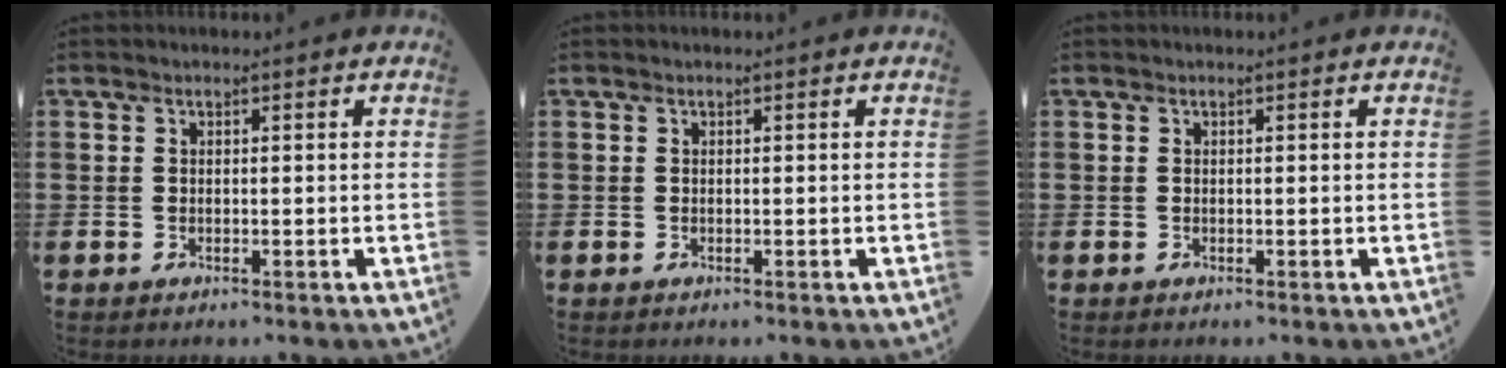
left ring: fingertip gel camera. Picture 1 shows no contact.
{"total": 0.0}
{"total": 0.0}